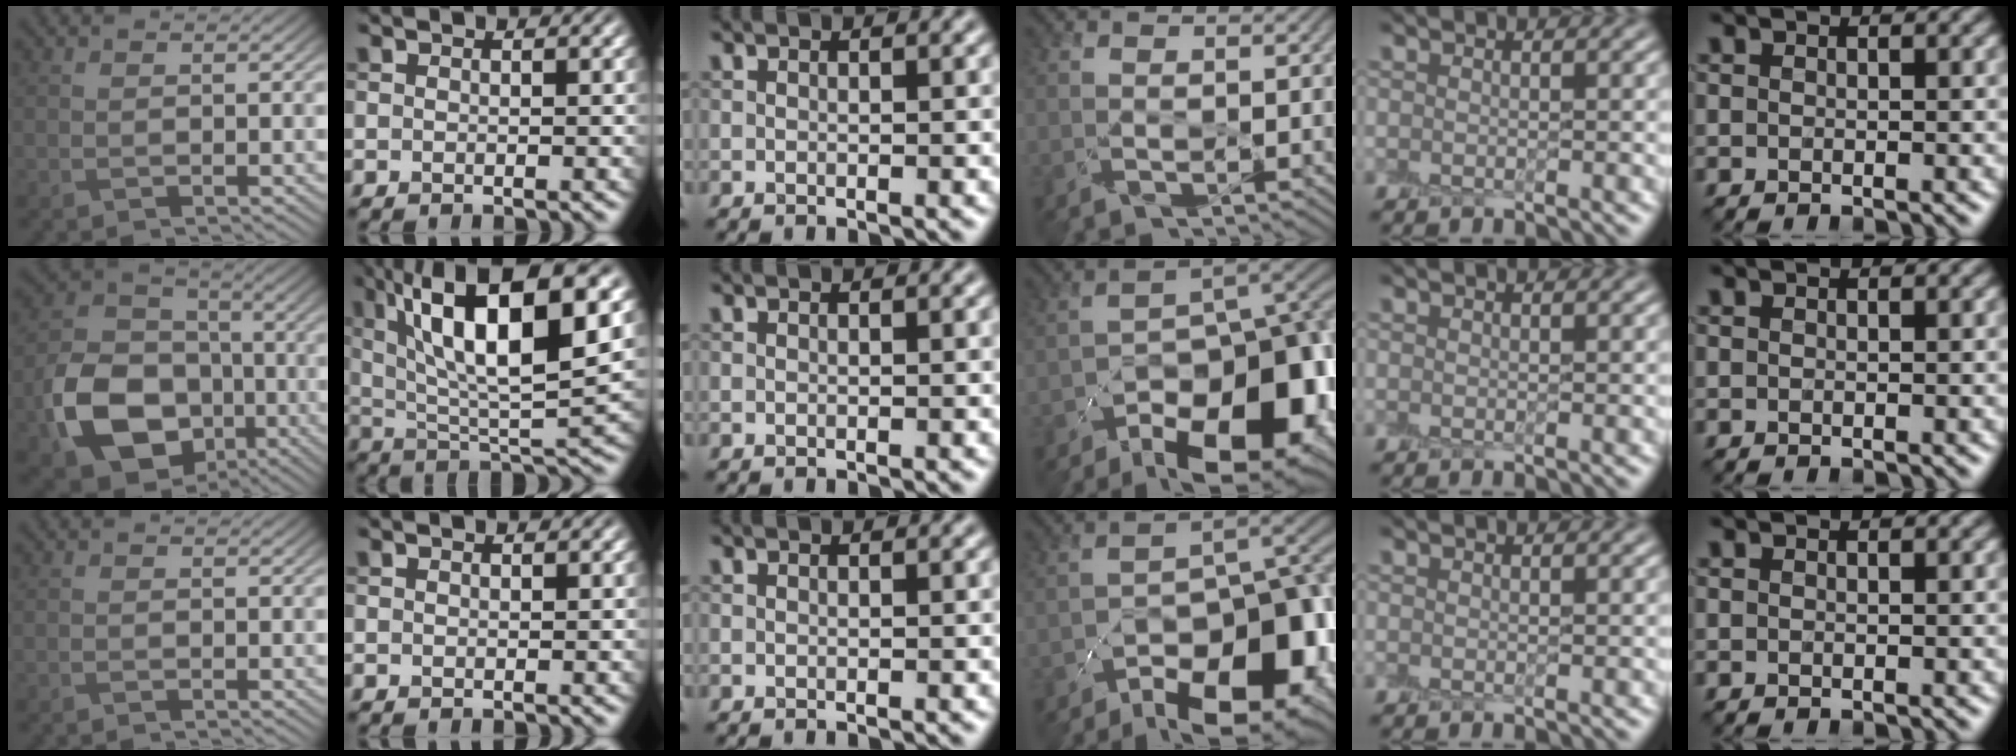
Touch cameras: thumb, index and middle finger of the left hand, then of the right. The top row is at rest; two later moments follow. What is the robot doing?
{"motion": "peel", "object": "plastic screen protector"}